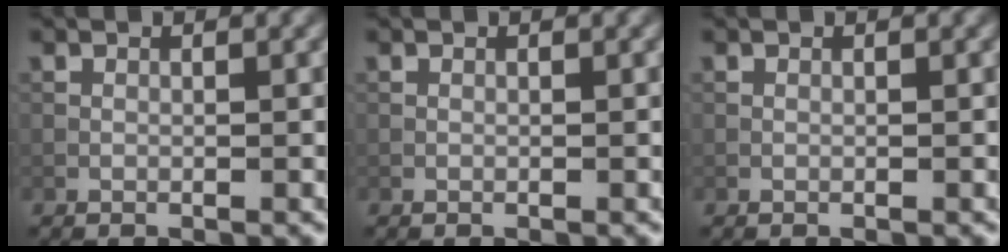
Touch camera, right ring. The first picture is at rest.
{"total": 0.0}
{"total": 0.0}